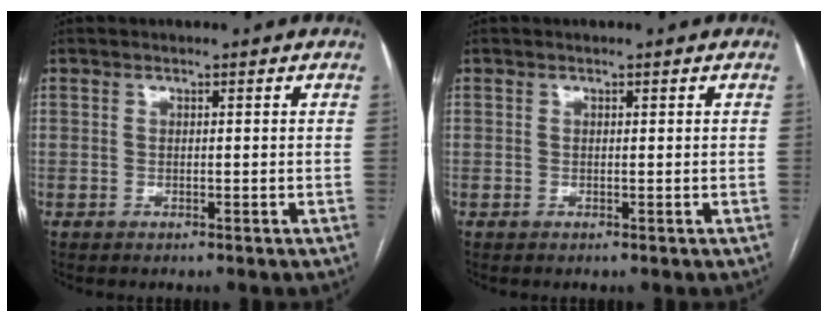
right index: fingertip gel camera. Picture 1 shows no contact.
{"total": 0.0}